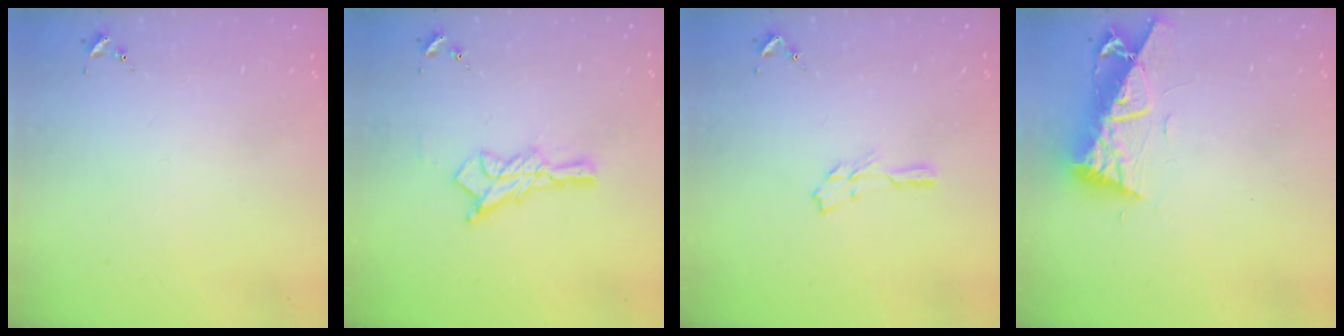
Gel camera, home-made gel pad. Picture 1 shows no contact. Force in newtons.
{"total": 12.1, "press": 12.1, "slide": 0.9}
{"total": 3.8, "press": 3.8, "slide": 0.4}
{"total": 9.6, "press": 9.5, "slide": 1.2}